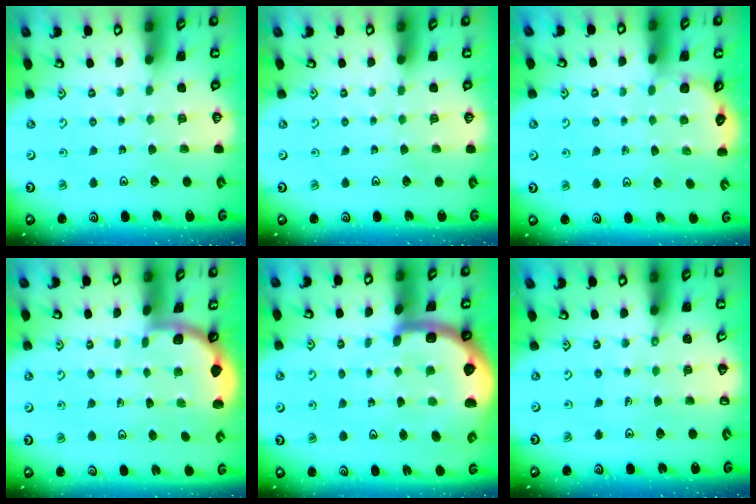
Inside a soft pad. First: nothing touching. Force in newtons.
{"total": 0.0}
{"total": 2.9, "press": 2.8, "slide": 0.7}
{"total": 1.9, "press": 1.9, "slide": 0.0}
{"total": 8.6, "press": 8.4, "slide": 1.9}
{"total": 2.3, "press": 2.3, "slide": 0.5}